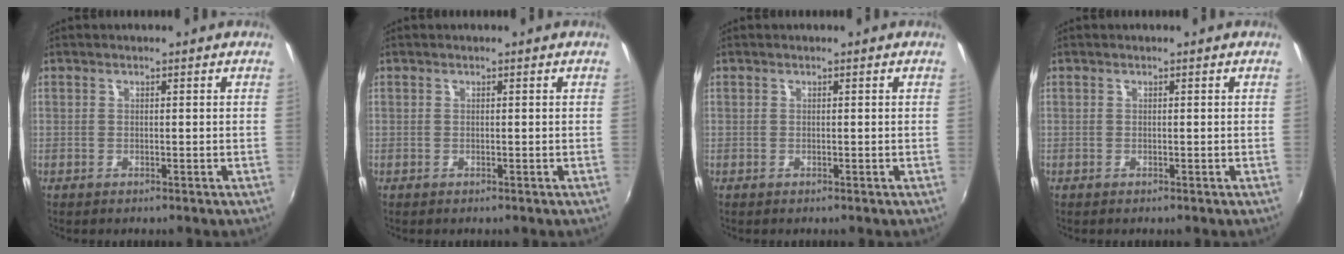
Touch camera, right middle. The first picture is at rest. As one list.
[{"total": 0.0}, {"total": 0.0}, {"total": 0.0}]